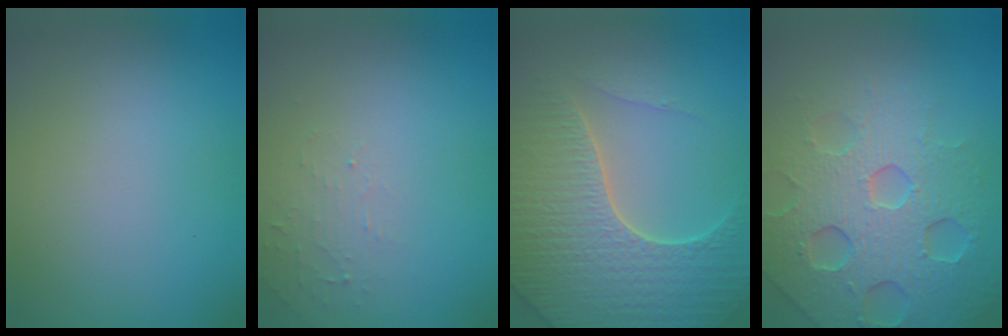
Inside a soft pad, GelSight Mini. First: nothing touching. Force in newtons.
{"total": 1.2, "press": 1.2, "slide": 0.3}
{"total": 7.0, "press": 6.7, "slide": 1.8}
{"total": 7.3, "press": 7.2, "slide": 1.5}